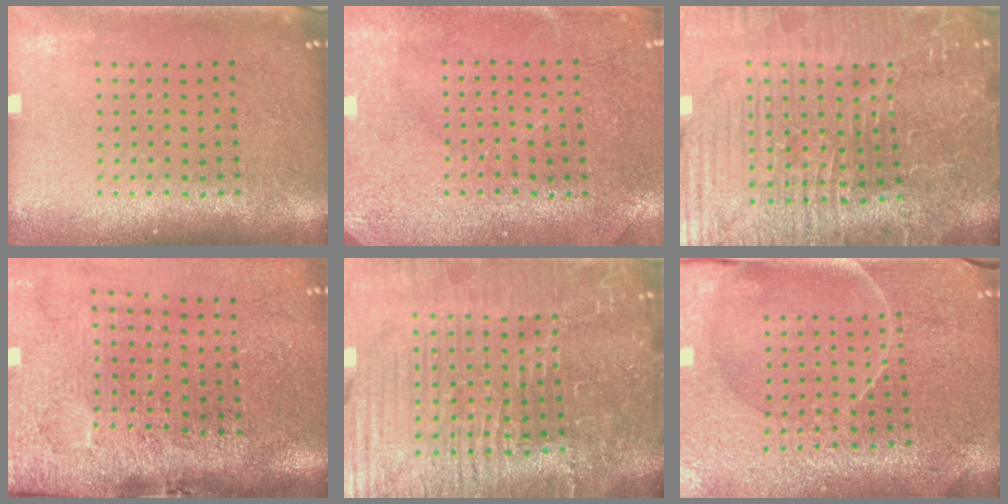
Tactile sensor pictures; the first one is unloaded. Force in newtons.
{"total": 3.0, "press": 2.3, "slide": 1.9}
{"total": 5.8, "press": 5.5, "slide": 1.7}
{"total": 4.7, "press": 3.6, "slide": 3.1}
{"total": 6.7, "press": 6.0, "slide": 3.0}
{"total": 3.8, "press": 3.7, "slide": 0.8}